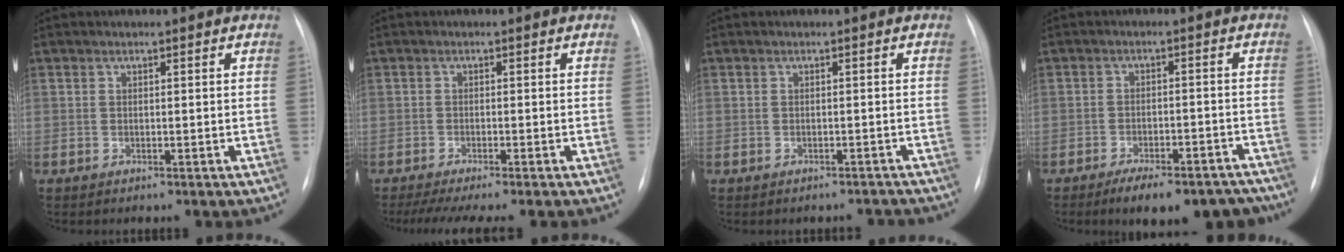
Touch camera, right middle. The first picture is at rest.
{"total": 7.2, "force": [-5.9, 0.0, 4.2], "torque": [-0.056, -0.014, -0.091]}
{"total": 1.9, "force": [-1.8, 0.7, -0.1], "torque": [0.006, 0.004, -0.020]}
{"total": 12.7, "force": [-10.8, 4.0, 5.3], "torque": [-0.050, 0.026, -0.142]}